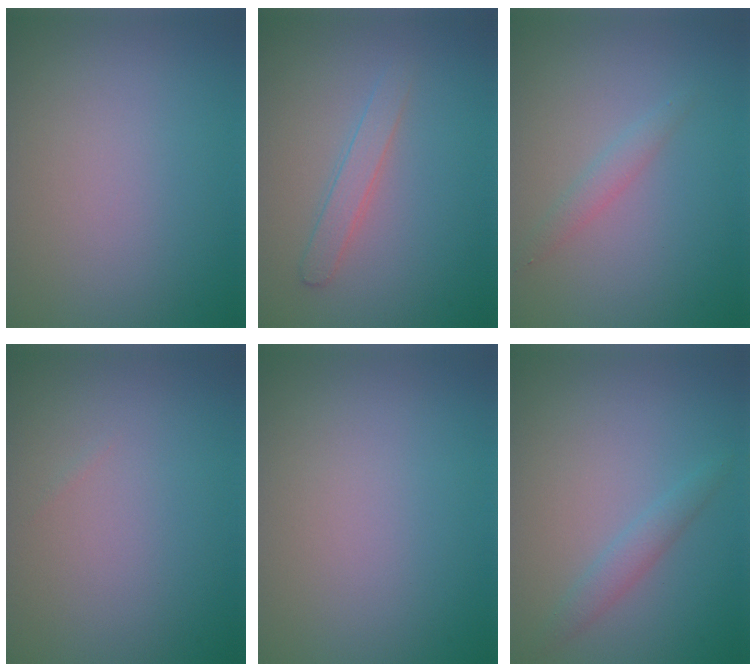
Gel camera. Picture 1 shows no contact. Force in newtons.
{"total": 1.7, "press": 1.7, "slide": 0.1}
{"total": 1.4, "press": 1.4, "slide": 0.0}
{"total": 0.0}
{"total": 0.0}
{"total": 1.7, "press": 1.7, "slide": 0.1}